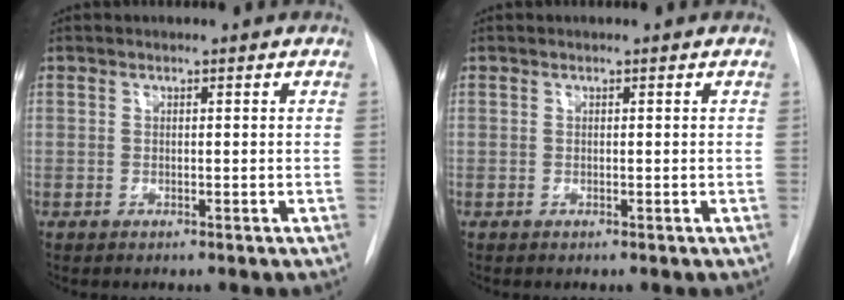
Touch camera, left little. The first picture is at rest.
{"total": 0.0}